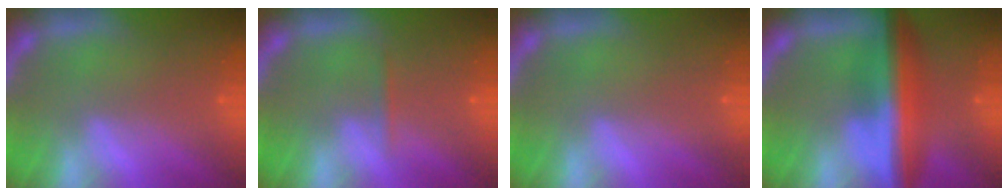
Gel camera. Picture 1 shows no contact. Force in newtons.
{"total": 0.9}
{"total": 0.0}
{"total": 8.5}